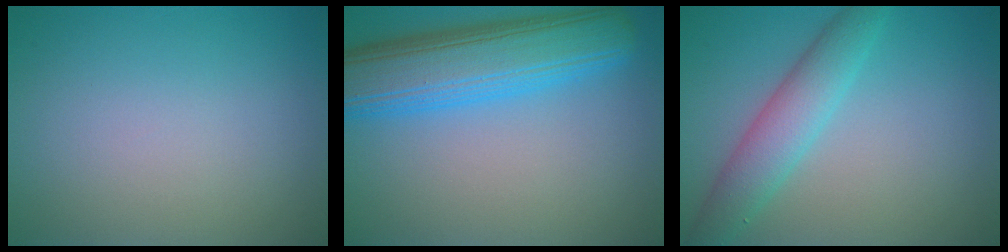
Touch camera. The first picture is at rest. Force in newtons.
{"total": 8.9, "press": 8.9, "slide": 0.1}
{"total": 4.1, "press": 4.1, "slide": 0.1}